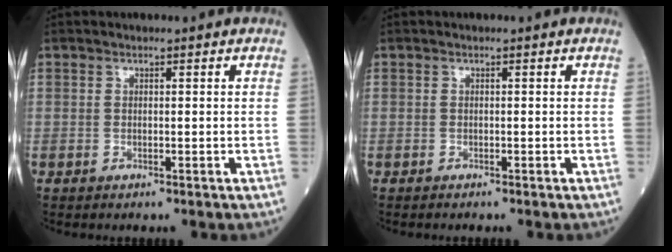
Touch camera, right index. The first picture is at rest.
{"total": 0.0}